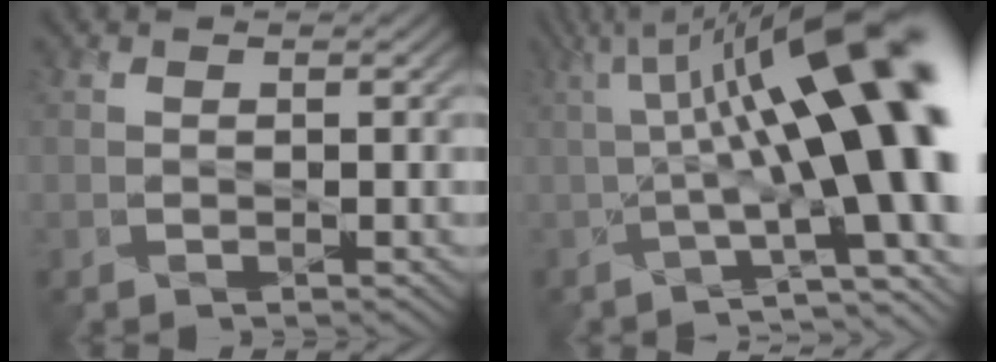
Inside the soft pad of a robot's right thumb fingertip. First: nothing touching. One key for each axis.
{"total": 17.9, "fx": 1.5, "fy": 5.0, "fz": 17.1, "tx": -0.242, "ty": 0.020, "tz": 0.029}